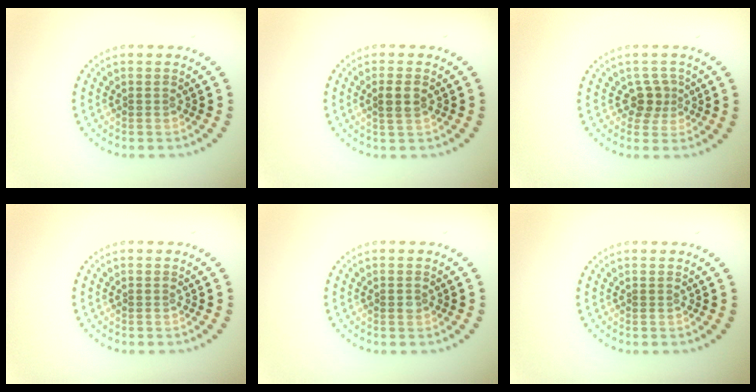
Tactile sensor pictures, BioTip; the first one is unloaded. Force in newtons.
{"total": 1.8, "press": 1.7, "slide": 0.7}
{"total": 1.9, "press": 1.4, "slide": 1.3}
{"total": 0.0}
{"total": 0.7, "press": 0.7, "slide": 0.1}
{"total": 0.0}